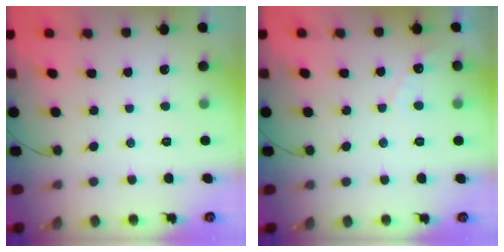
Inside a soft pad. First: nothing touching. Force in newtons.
{"total": 2.5, "press": 2.5, "slide": 0.1}